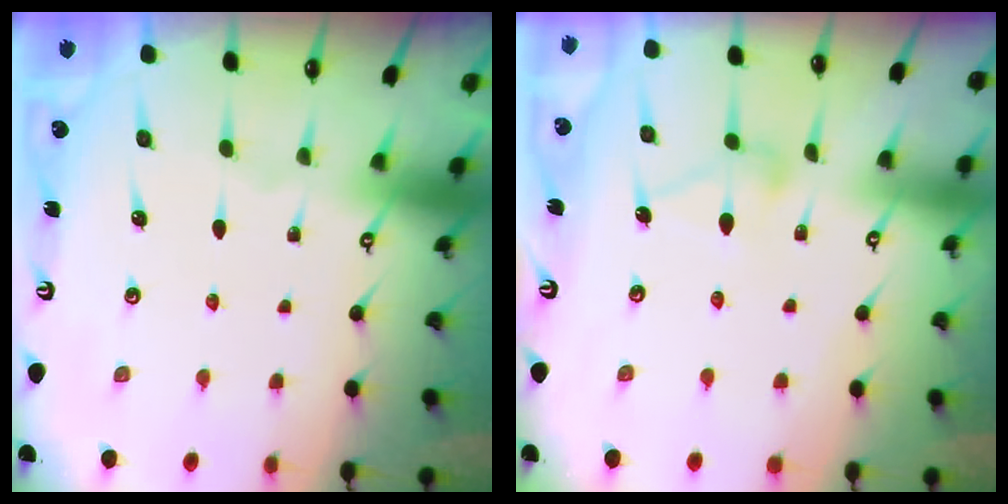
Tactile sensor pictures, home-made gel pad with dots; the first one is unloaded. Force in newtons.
{"total": 8.4, "press": 8.4, "slide": 0.1}